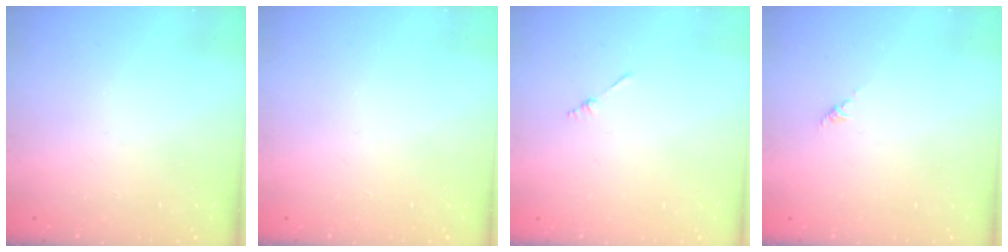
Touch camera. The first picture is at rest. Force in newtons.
{"total": 0.0}
{"total": 1.3, "press": 1.3, "slide": 0.3}
{"total": 0.0}